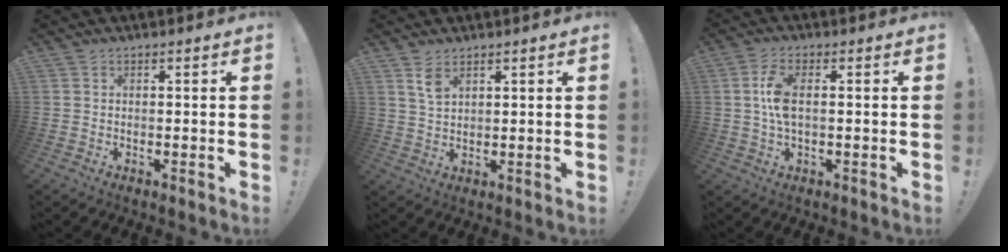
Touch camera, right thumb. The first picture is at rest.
{"total": 4.4, "force": [2.7, 2.0, 2.8], "torque": [-0.037, -0.018, 0.046]}
{"total": 7.2, "force": [0.2, 2.9, 6.6], "torque": [-0.126, -0.006, 0.000]}